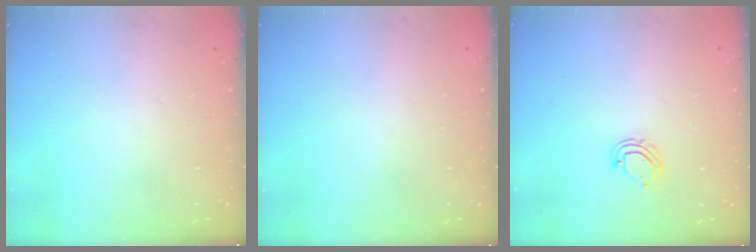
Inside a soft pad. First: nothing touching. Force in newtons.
{"total": 0.0}
{"total": 6.5, "press": 6.5, "slide": 1.1}